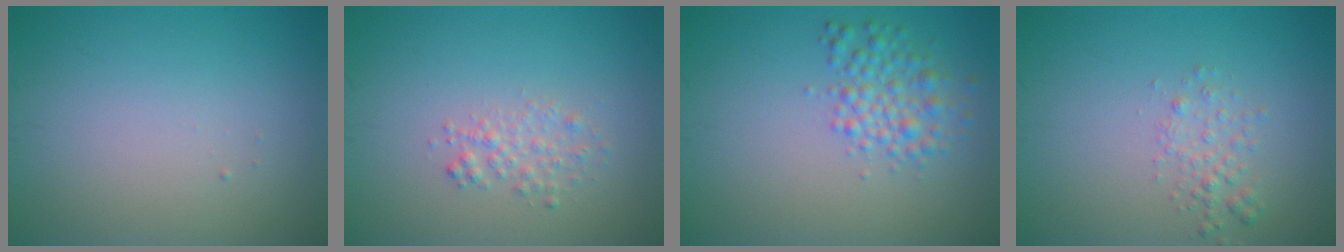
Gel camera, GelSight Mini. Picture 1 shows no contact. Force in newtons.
{"total": 1.6, "press": 1.6, "slide": 0.1}
{"total": 2.9, "press": 2.9, "slide": 0.0}
{"total": 1.6, "press": 1.6, "slide": 0.1}